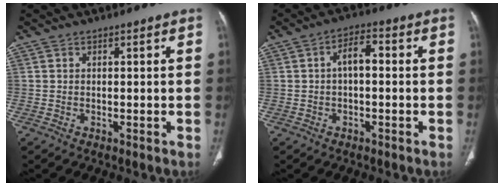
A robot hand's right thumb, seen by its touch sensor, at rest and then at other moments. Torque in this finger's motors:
{"motor_torque": [2.23, 2.78, 0.73, -0.53, 0.06]}